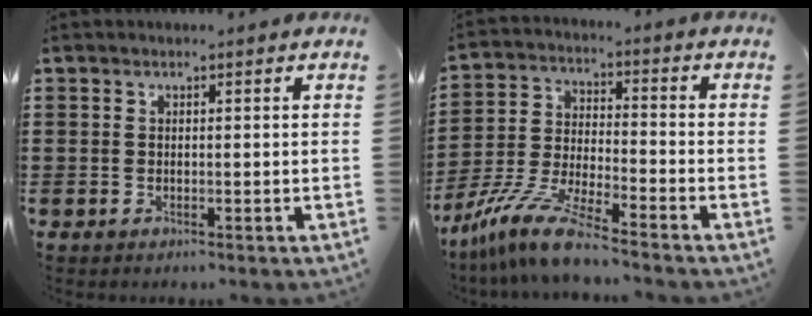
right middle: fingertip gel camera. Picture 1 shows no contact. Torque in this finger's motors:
{"motor_torque": [2.14, 0.00, 0.70, 0.20]}